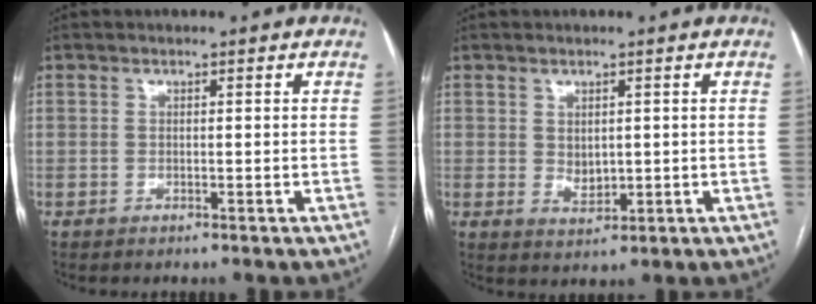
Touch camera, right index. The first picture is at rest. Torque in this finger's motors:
{"motor_torque": [-0.04, -0.07, 0.01, 0.00]}